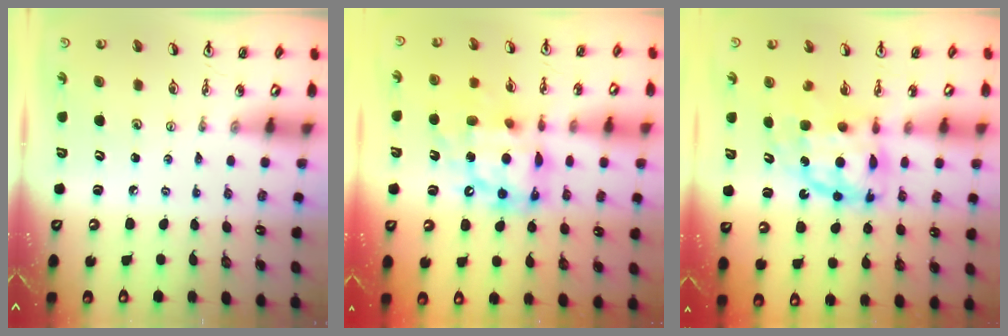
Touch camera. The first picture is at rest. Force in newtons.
{"total": 15.1, "press": 15.1, "slide": 1.3}
{"total": 11.6, "press": 11.6, "slide": 1.1}